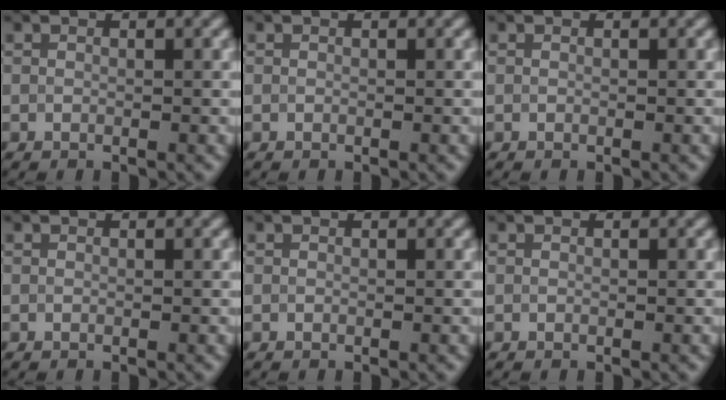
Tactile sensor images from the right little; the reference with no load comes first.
{"total": 0.0}
{"total": 0.0}
{"total": 0.0}
{"total": 0.0}
{"total": 0.0}